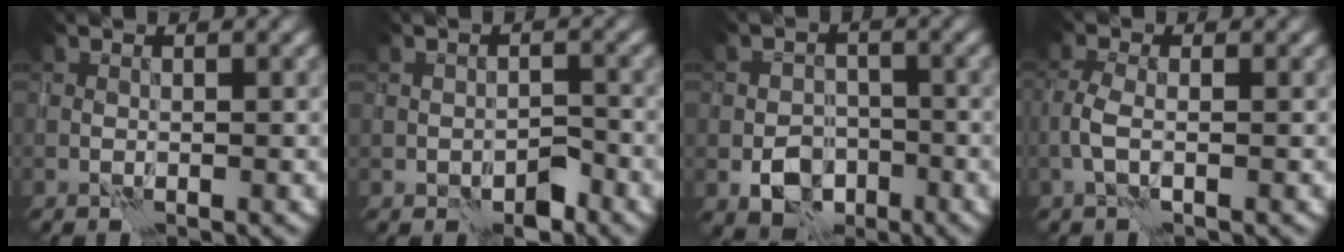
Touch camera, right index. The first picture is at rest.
{"total": 2.1, "force": [-1.3, 1.3, 1.0], "torque": [-0.009, 0.004, -0.018]}
{"total": 3.9, "force": [-1.6, 3.0, 1.8], "torque": [-0.025, -0.006, -0.029]}
{"total": 2.0, "force": [-0.4, 0.9, 1.8], "torque": [-0.042, 0.002, -0.014]}